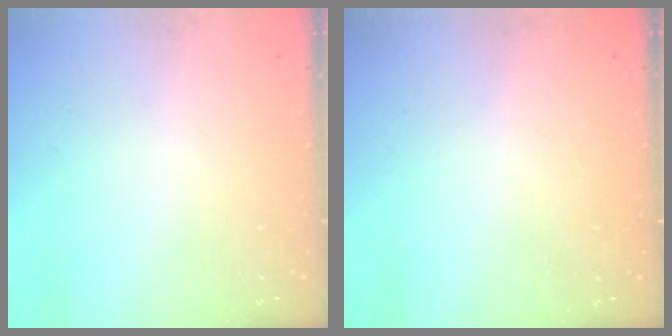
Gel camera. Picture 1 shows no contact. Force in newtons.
{"total": 0.0}